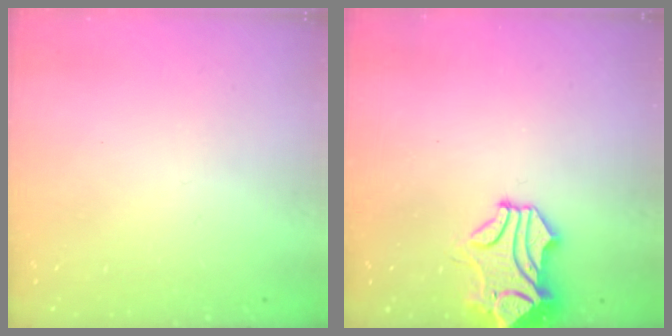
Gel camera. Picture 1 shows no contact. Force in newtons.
{"total": 1.5, "press": 0.8, "slide": 1.3}